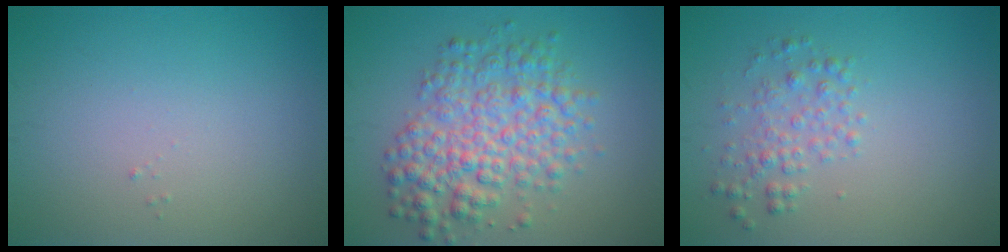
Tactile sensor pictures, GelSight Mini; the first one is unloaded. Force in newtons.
{"total": 6.1, "press": 6.1, "slide": 0.1}
{"total": 2.2, "press": 2.2, "slide": 0.1}